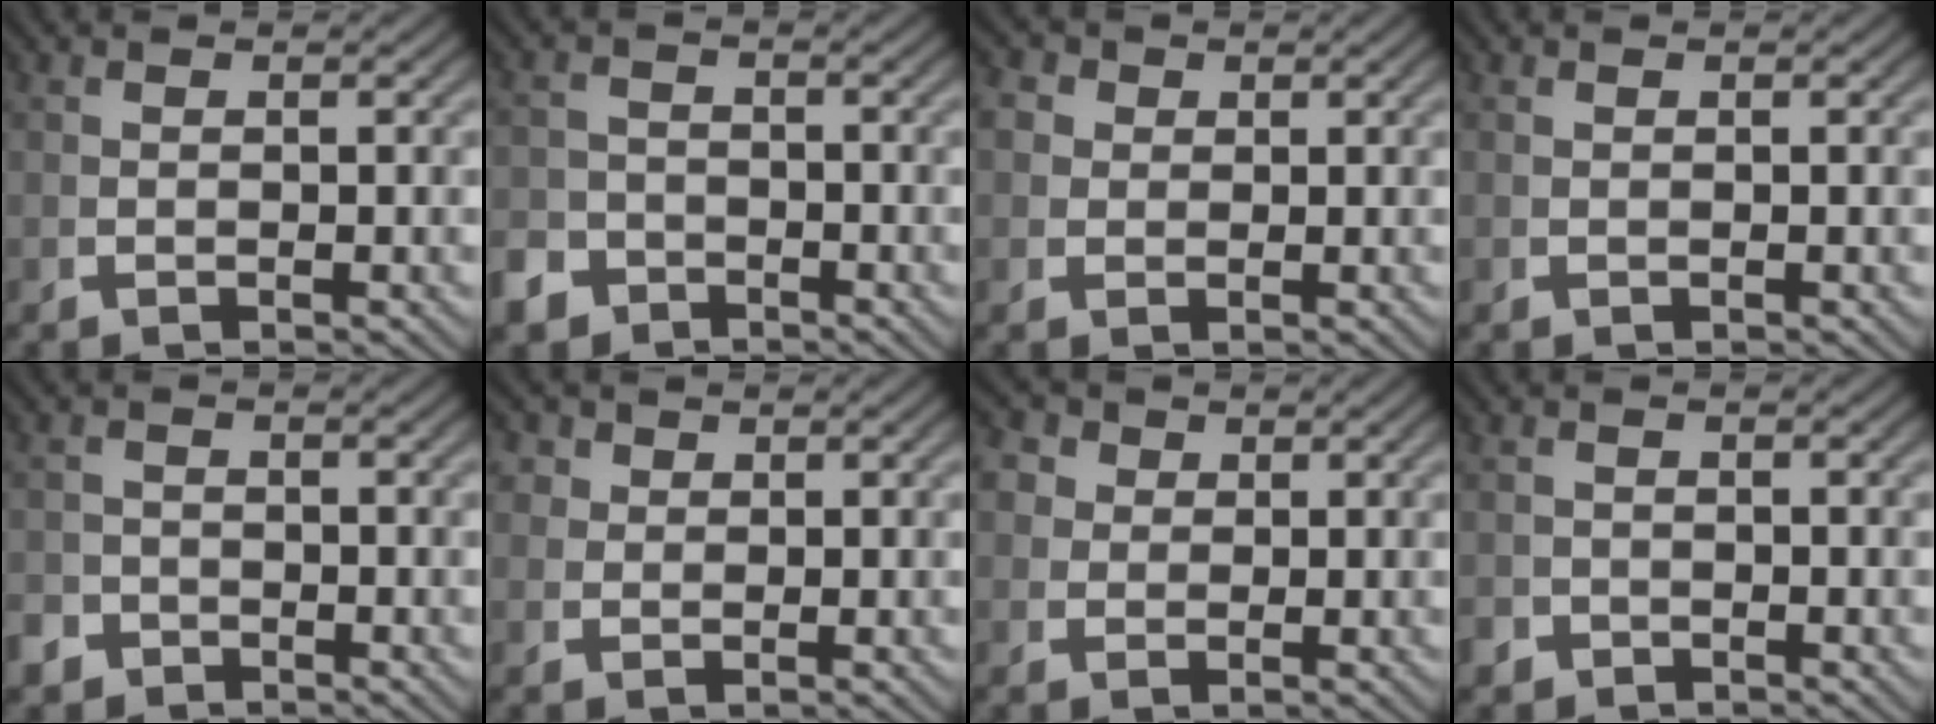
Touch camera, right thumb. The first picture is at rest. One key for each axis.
{"total": 3.8, "fx": -3.0, "fy": 2.3, "fz": 0.3, "tx": -0.002, "ty": -0.015, "tz": -0.048}
{"total": 3.8, "fx": 1.3, "fy": 3.2, "fz": 1.5, "tx": -0.038, "ty": -0.004, "tz": 0.022}
{"total": 0.0}
{"total": 2.2, "fx": -1.9, "fy": 1.2, "fz": -0.1, "tx": 0.004, "ty": -0.013, "tz": -0.029}
{"total": 3.0, "fx": 1.5, "fy": 2.4, "fz": 1.1, "tx": -0.030, "ty": -0.004, "tz": 0.028}
{"total": 4.8, "fx": 1.7, "fy": 4.1, "fz": 2.0, "tx": -0.050, "ty": -0.004, "tz": 0.027}
{"total": 1.3, "fx": -1.1, "fy": 0.6, "fz": -0.2, "tx": 0.005, "ty": -0.007, "tz": -0.018}